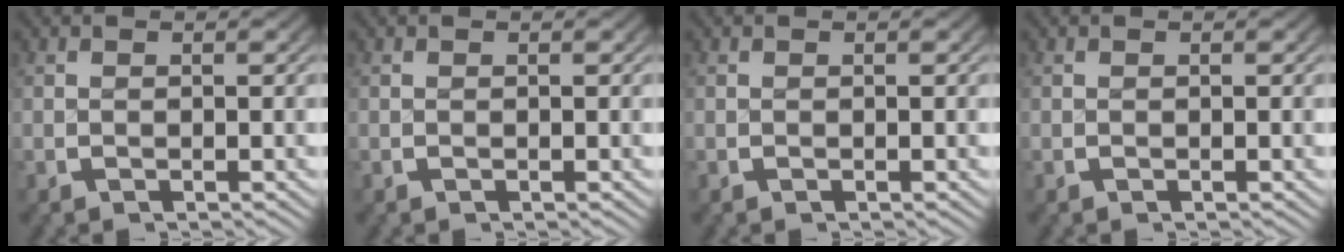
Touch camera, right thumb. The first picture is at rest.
{"total": 0.0}
{"total": 0.0}
{"total": 0.0}